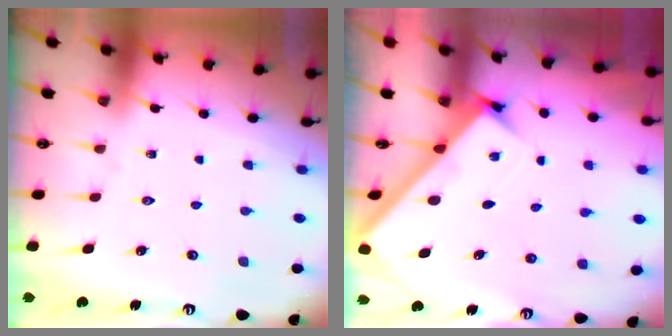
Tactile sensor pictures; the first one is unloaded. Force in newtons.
{"total": 2.6, "press": 2.6, "slide": 0.3}